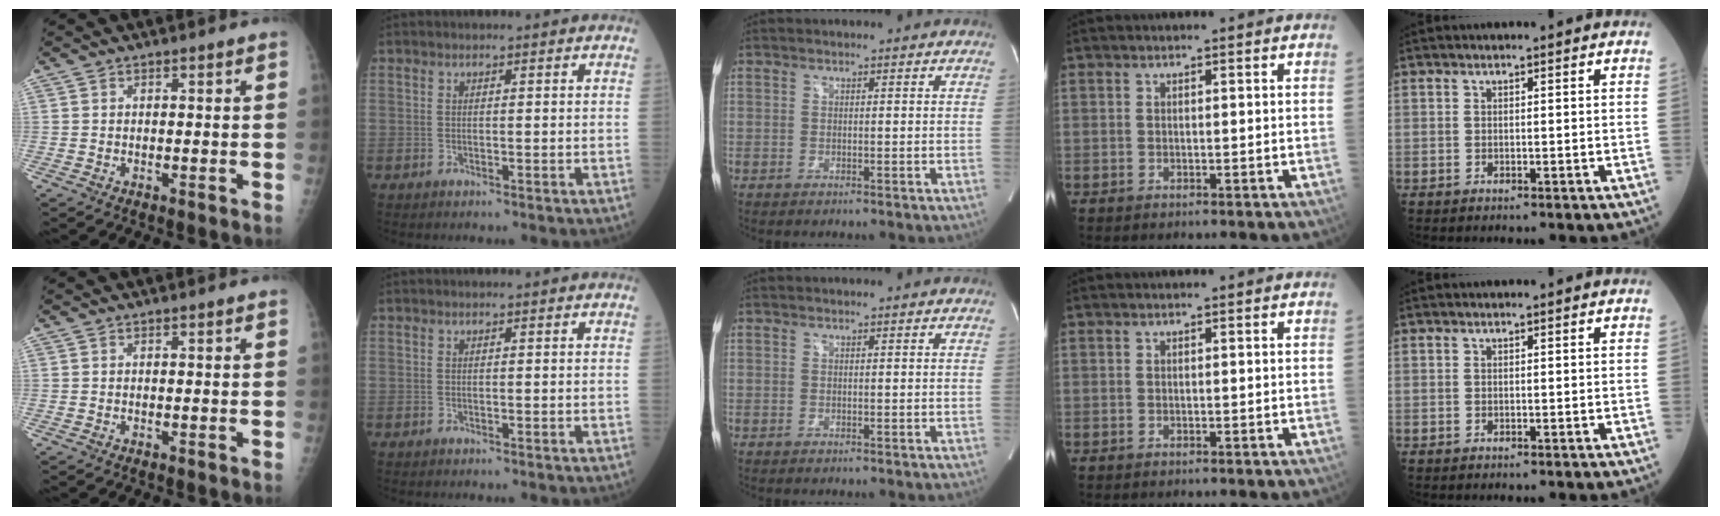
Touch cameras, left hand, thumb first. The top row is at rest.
{}